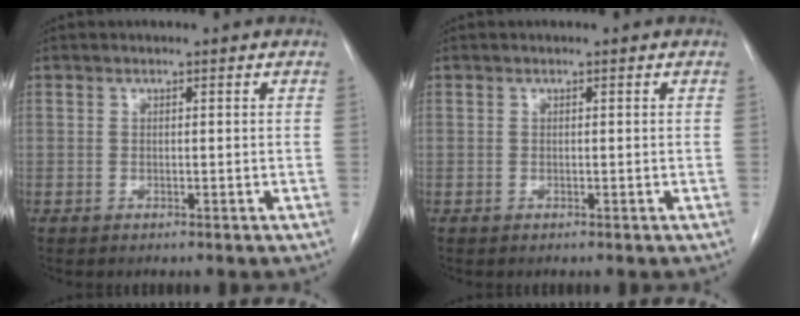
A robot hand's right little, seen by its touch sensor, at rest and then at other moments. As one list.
[{"total": 0.0}]